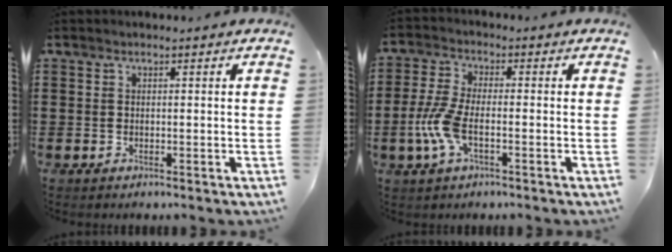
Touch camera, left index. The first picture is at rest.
{"total": 6.6, "force": [-1.9, 2.4, 5.8], "torque": [-0.139, -0.012, -0.038]}